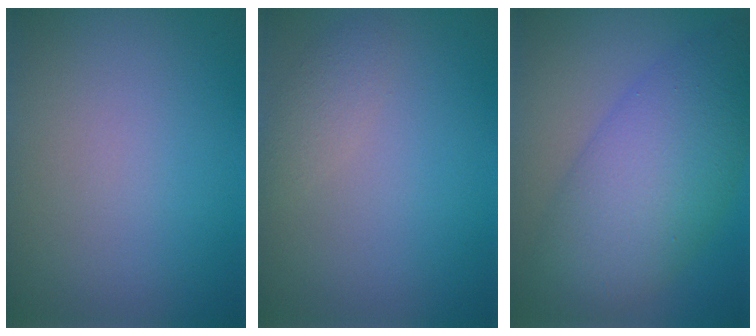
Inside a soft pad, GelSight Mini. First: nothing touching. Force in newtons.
{"total": 1.4, "press": 1.4, "slide": 0.1}
{"total": 8.5, "press": 8.5, "slide": 0.3}